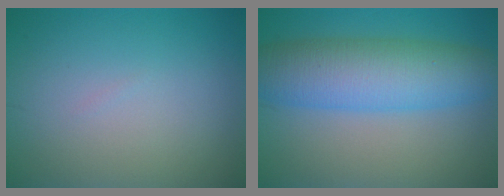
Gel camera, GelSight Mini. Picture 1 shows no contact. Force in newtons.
{"total": 8.2, "press": 8.2, "slide": 0.2}